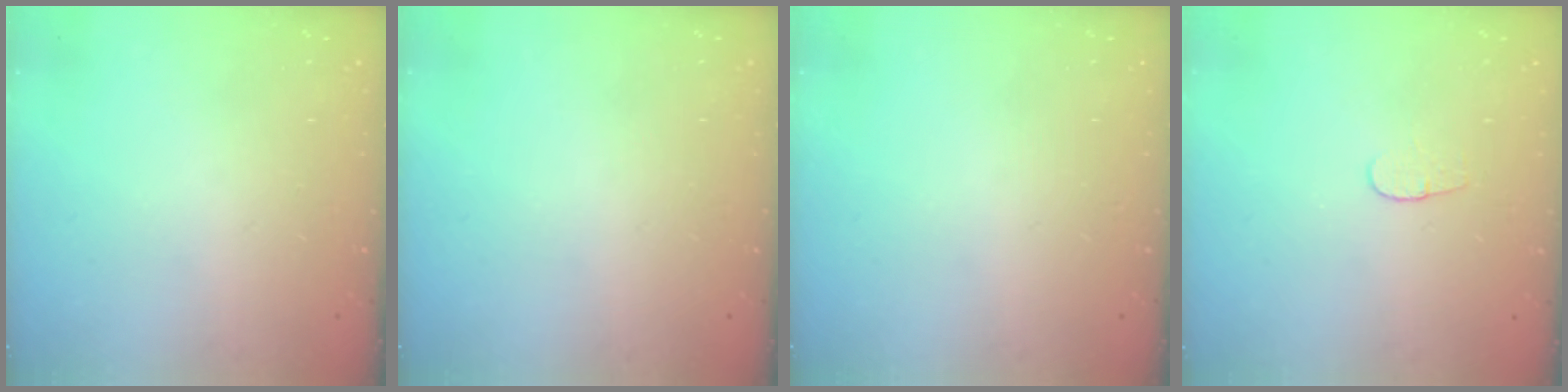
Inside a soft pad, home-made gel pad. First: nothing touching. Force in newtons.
{"total": 0.0}
{"total": 0.0}
{"total": 3.6, "press": 3.6, "slide": 0.4}